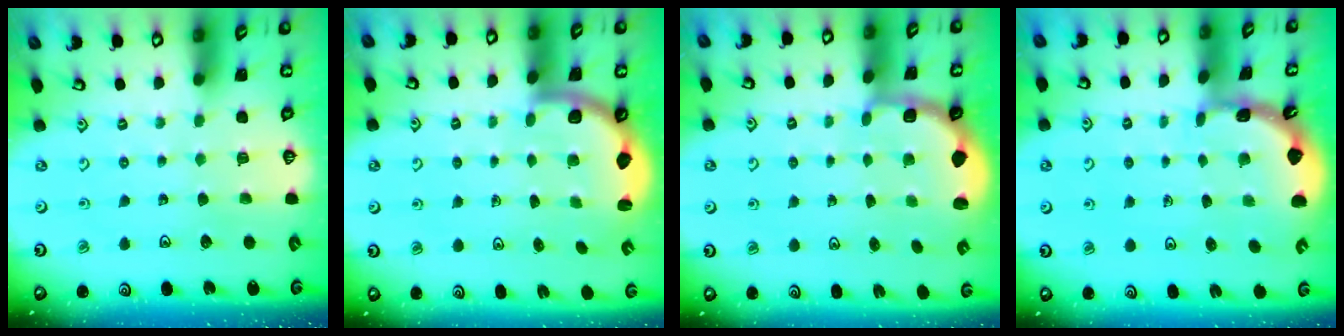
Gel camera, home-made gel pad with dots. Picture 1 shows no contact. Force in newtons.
{"total": 2.5, "press": 2.4, "slide": 0.7}
{"total": 2.2, "press": 2.0, "slide": 1.0}
{"total": 1.8, "press": 1.8, "slide": 0.1}